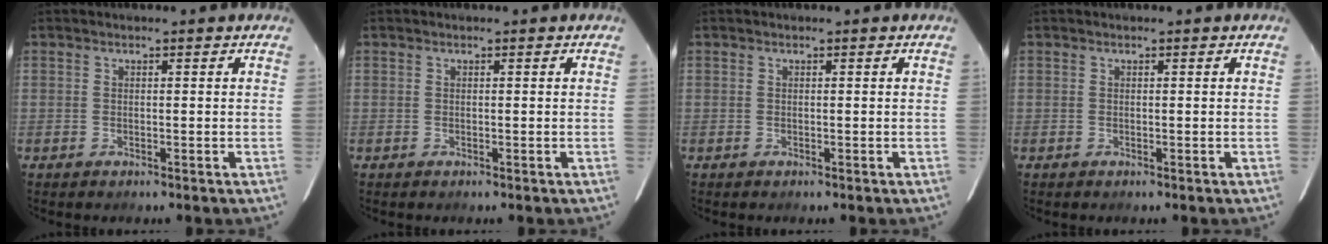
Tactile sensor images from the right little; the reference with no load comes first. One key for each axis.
{"total": 0.0}
{"total": 0.0}
{"total": 0.0}